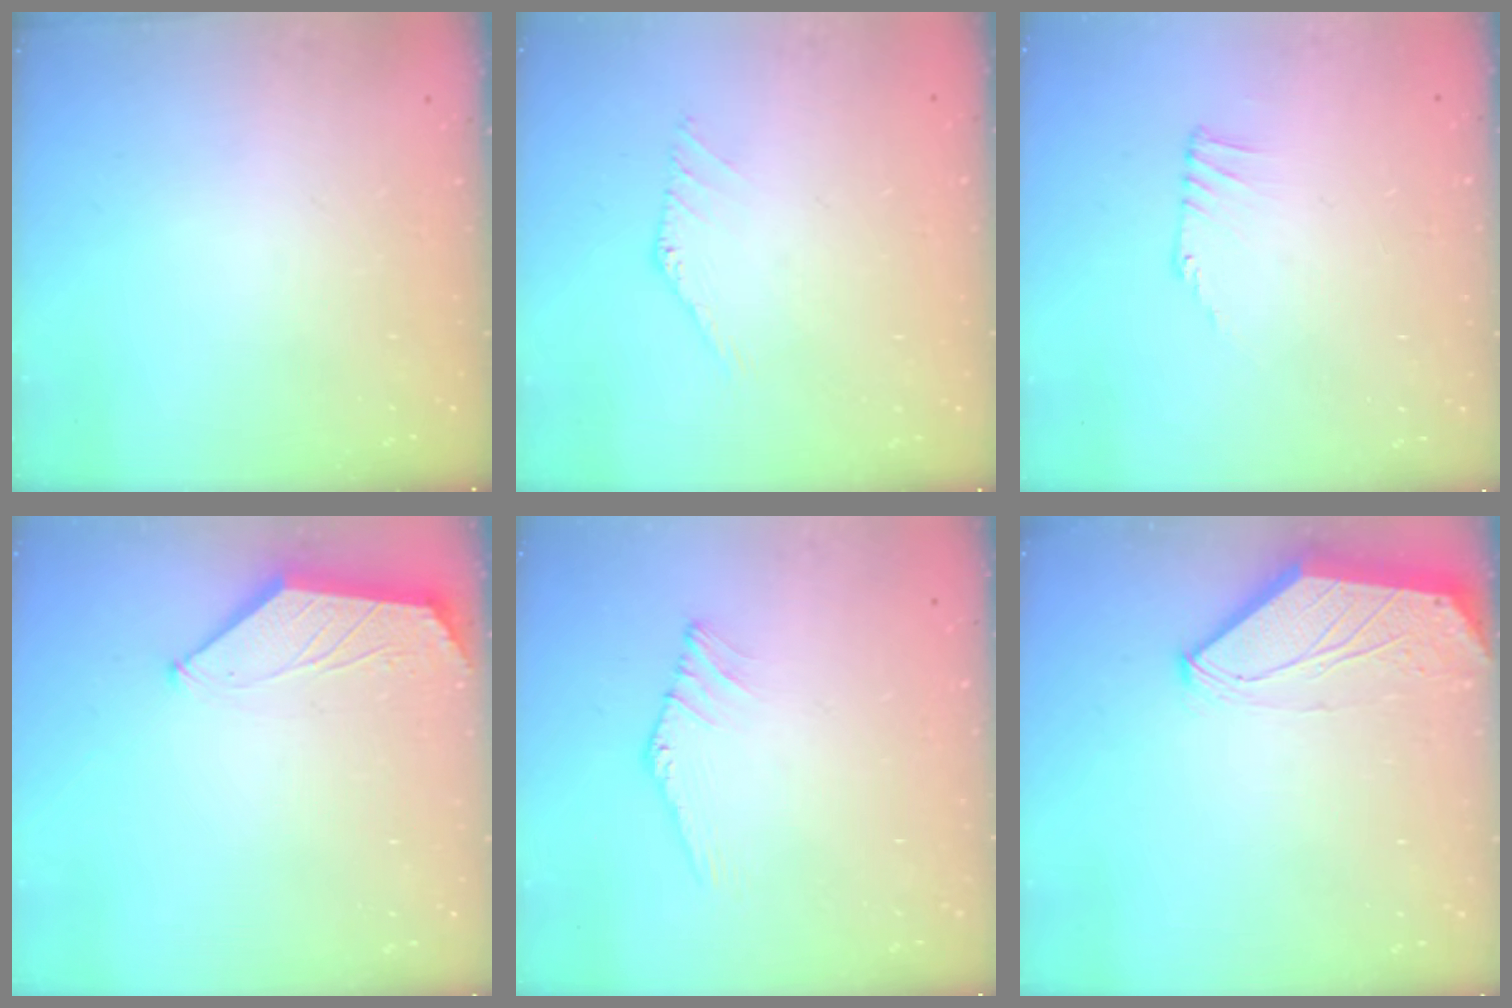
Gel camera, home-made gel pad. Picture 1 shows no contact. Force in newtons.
{"total": 1.2, "press": 1.2, "slide": 0.1}
{"total": 0.8, "press": 0.8, "slide": 0.2}
{"total": 1.6, "press": 1.6, "slide": 0.2}
{"total": 0.0}
{"total": 0.0}